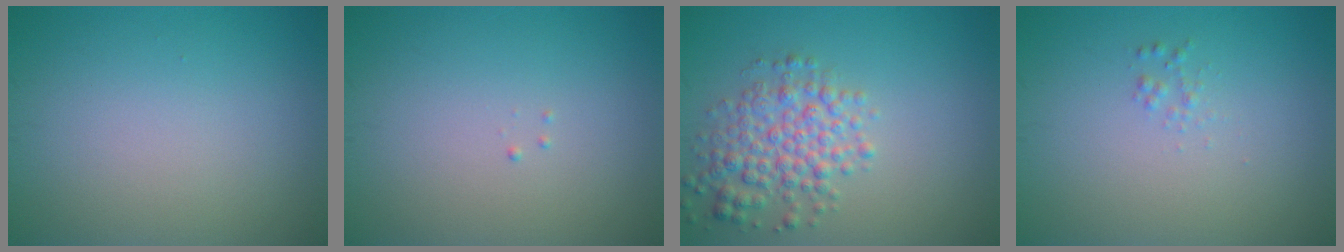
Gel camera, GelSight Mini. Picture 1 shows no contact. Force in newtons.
{"total": 0.0}
{"total": 4.2, "press": 4.2, "slide": 0.1}
{"total": 0.7, "press": 0.7, "slide": 0.0}